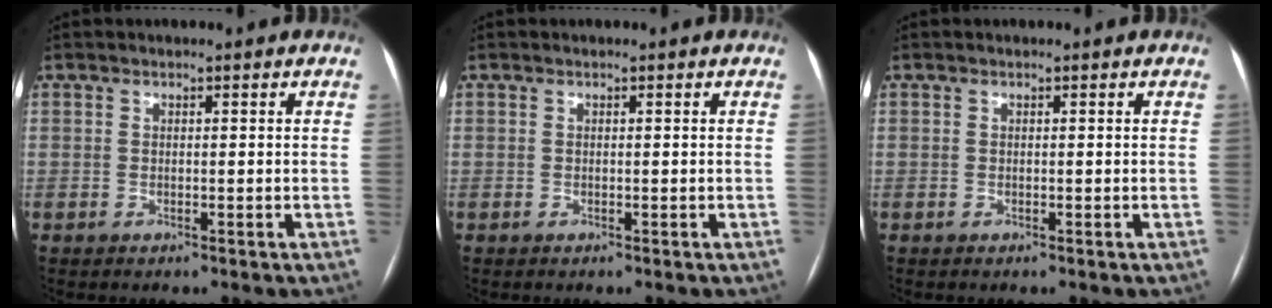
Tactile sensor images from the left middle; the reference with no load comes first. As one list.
[{"total": 0.0}, {"total": 0.0}]